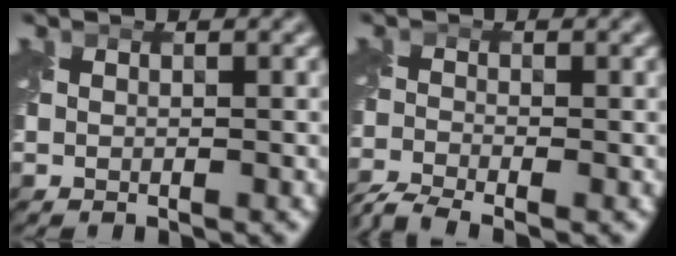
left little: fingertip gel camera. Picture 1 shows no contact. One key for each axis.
{"total": 3.8, "fx": -3.4, "fy": 0.7, "fz": 1.7, "tx": -0.037, "ty": -0.016, "tz": -0.080}